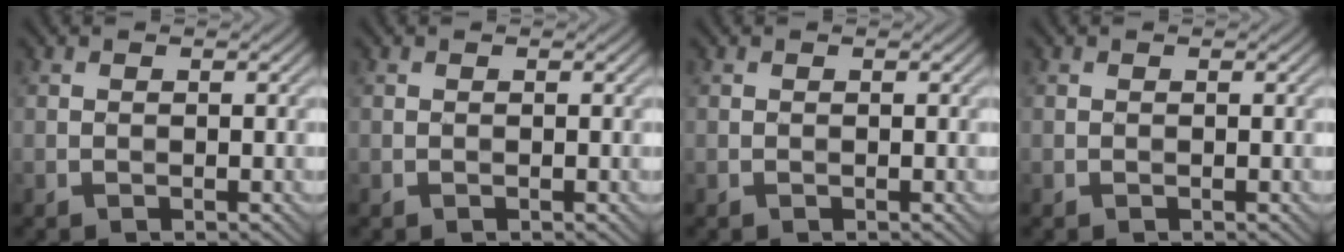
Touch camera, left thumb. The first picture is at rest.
{"total": 0.0}
{"total": 0.0}
{"total": 0.0}